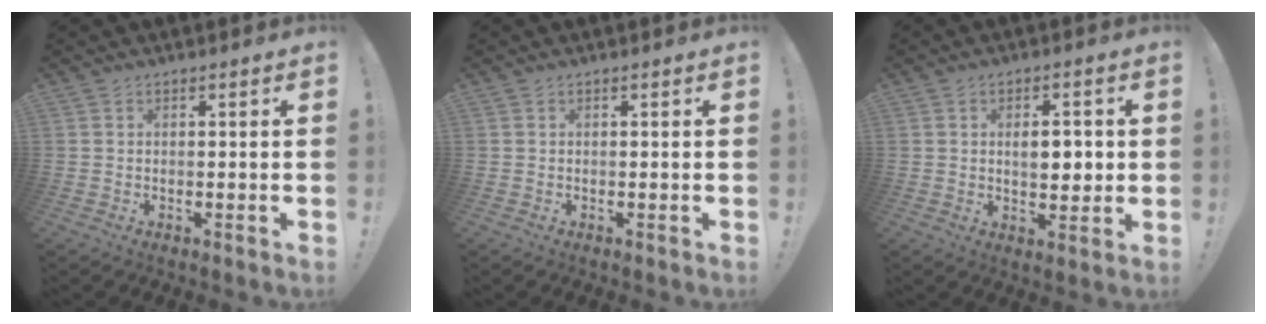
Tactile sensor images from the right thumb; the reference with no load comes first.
{"total": 0.0}
{"total": 5.9, "force": [0.4, 3.2, 5.0], "torque": [-0.064, -0.003, 0.002]}